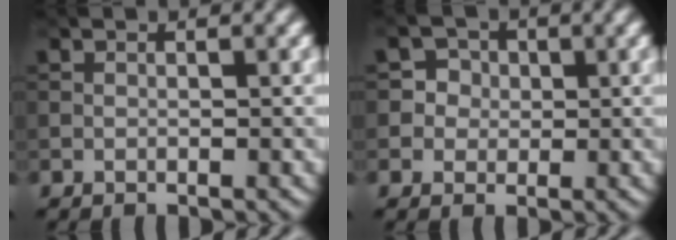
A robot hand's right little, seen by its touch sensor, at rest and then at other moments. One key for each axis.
{"total": 2.1, "fx": 0.1, "fy": 2.1, "fz": 0.3, "tx": 0.001, "ty": -0.002, "tz": 0.010}